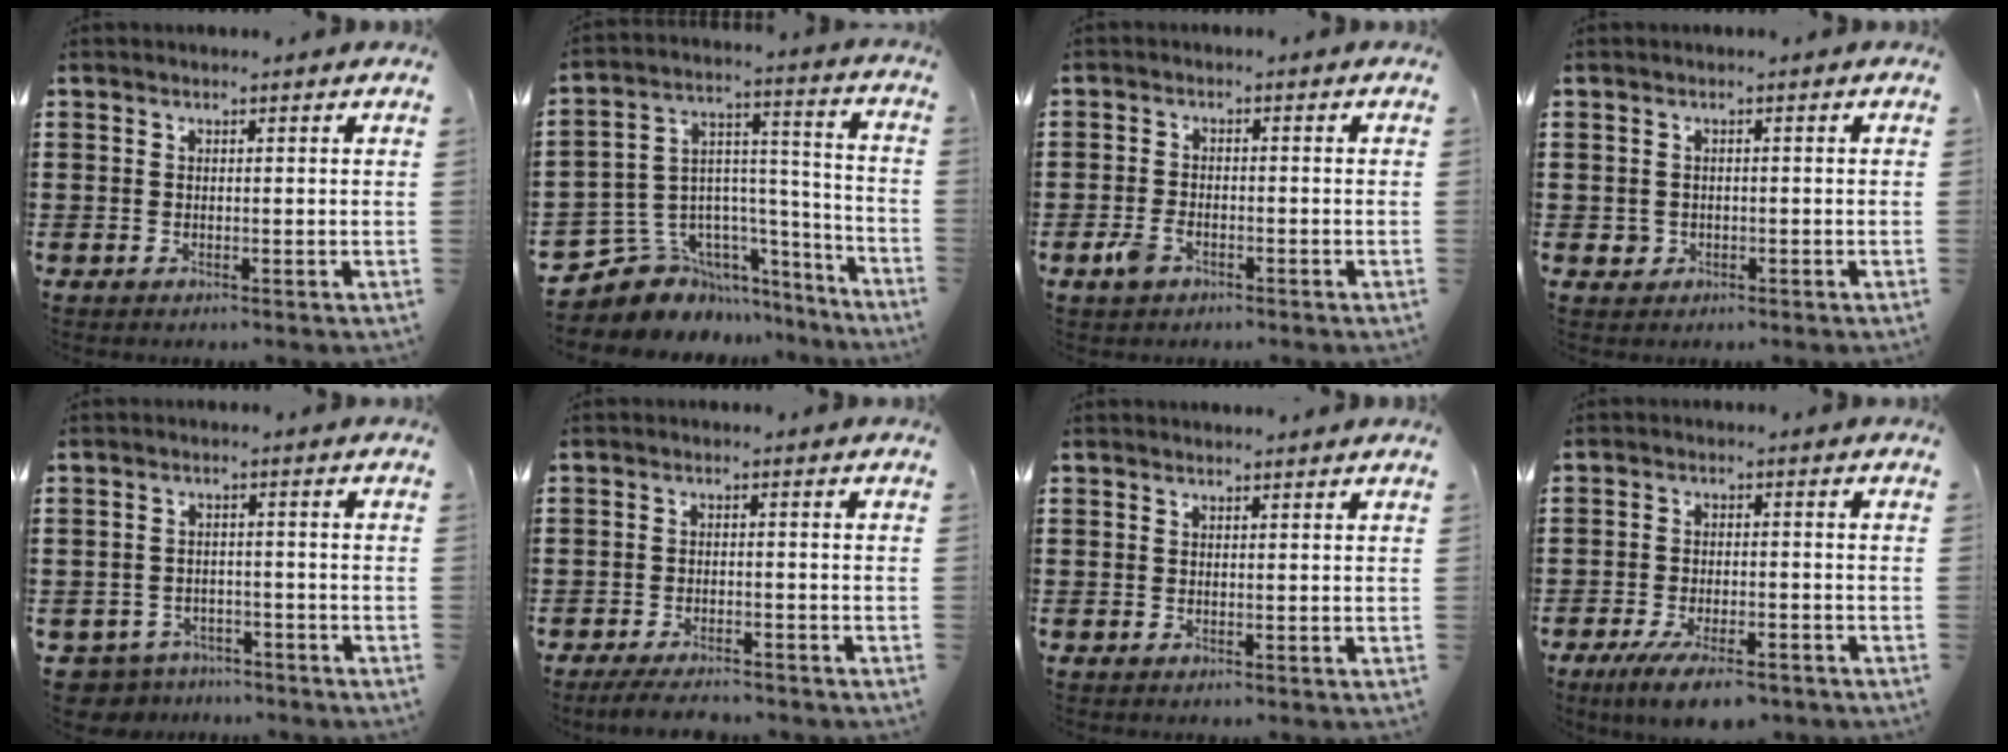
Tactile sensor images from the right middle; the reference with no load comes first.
{"total": 7.7, "force": [-5.7, 5.1, 0.5], "torque": [-0.044, -0.010, -0.107]}
{"total": 3.0, "force": [-1.6, 1.5, 2.0], "torque": [-0.057, -0.006, -0.036]}
{"total": 1.0, "force": [-0.2, 0.9, 0.3], "torque": [-0.008, 0.006, -0.005]}
{"total": 3.3, "force": [-3.2, 0.8, -0.1], "torque": [-0.023, -0.008, -0.075]}
{"total": 3.2, "force": [-3.0, 0.3, 1.1], "torque": [-0.019, -0.001, -0.057]}
{"total": 0.6, "force": [0.6, 0.0, 0.0], "torque": [-0.001, -0.003, 0.011]}
{"total": 5.7, "force": [-4.4, 1.0, 3.5], "torque": [-0.068, -0.008, -0.080]}